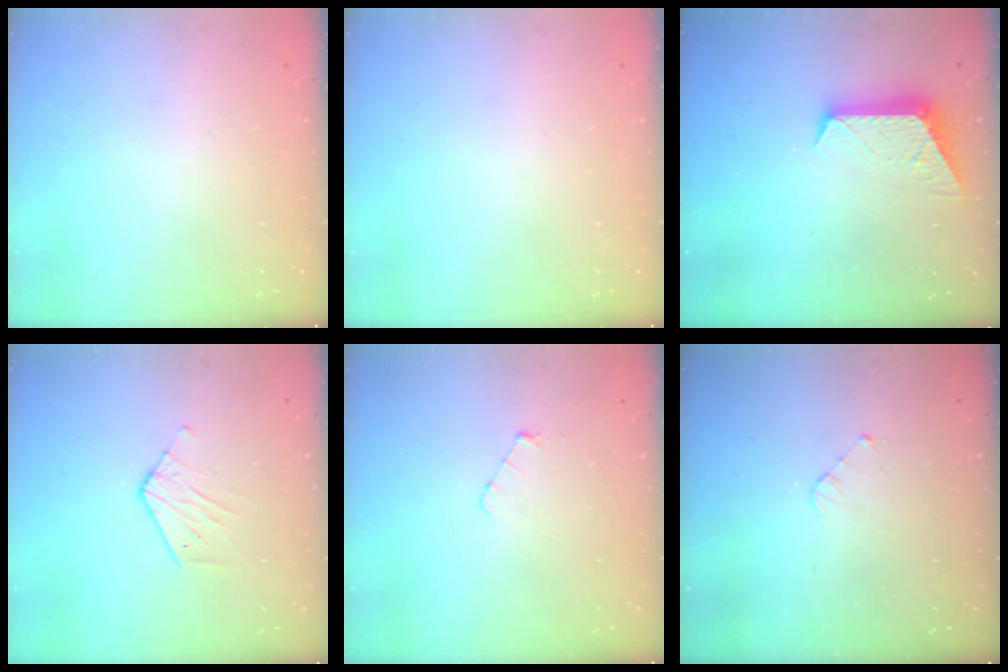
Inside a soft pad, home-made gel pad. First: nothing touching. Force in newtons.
{"total": 0.0}
{"total": 9.3, "press": 9.3, "slide": 0.5}
{"total": 5.5, "press": 5.5, "slide": 0.4}
{"total": 3.9, "press": 3.9, "slide": 0.4}
{"total": 3.0, "press": 2.9, "slide": 0.2}